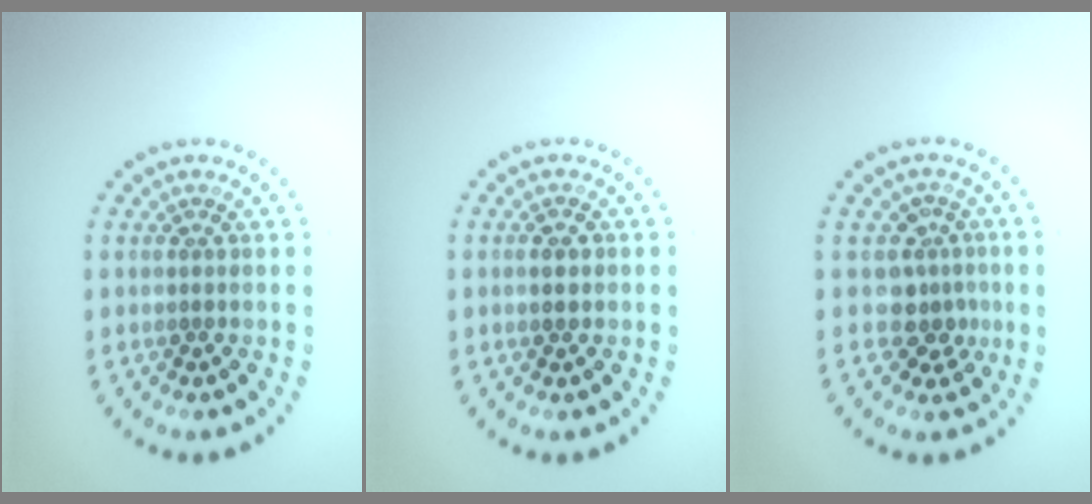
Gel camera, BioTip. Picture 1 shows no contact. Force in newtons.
{"total": 1.7, "press": 1.7, "slide": 0.1}
{"total": 2.8, "press": 2.0, "slide": 1.9}